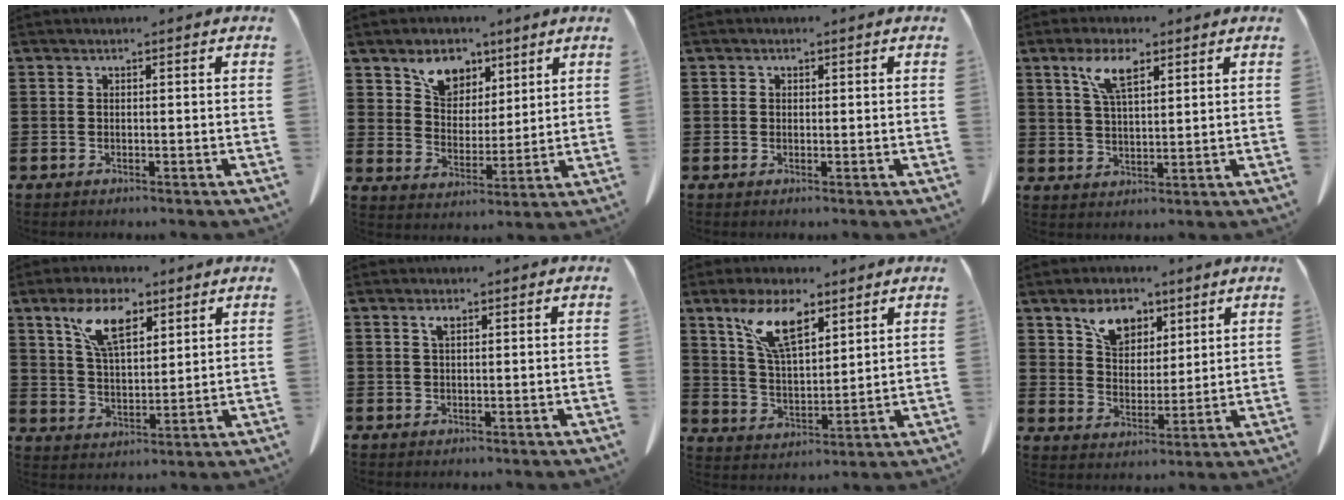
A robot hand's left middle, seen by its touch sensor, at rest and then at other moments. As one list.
[{"total": 7.3, "force": [5.1, 4.6, 2.3], "torque": [-0.057, -0.005, 0.095]}, {"total": 0.7, "force": [0.2, 0.6, 0.1], "torque": [-0.006, 0.001, 0.006]}, {"total": 6.7, "force": [3.8, 2.3, 5.1], "torque": [-0.111, 0.008, 0.068]}, {"total": 9.2, "force": [5.7, 3.8, 6.2], "torque": [-0.130, 0.000, 0.104]}, {"total": 1.8, "force": [0.8, 0.6, 1.4], "torque": [-0.032, 0.002, 0.015]}, {"total": 10.2, "force": [6.5, 4.0, 6.9], "torque": [-0.150, -0.003, 0.120]}, {"total": 7.3, "force": [5.0, 4.4, 3.1], "torque": [-0.066, 0.000, 0.092]}]